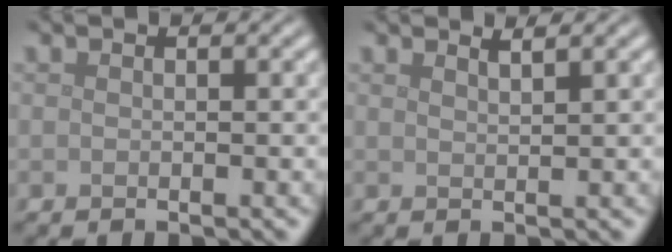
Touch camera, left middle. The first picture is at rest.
{"total": 1.5, "force": [1.3, 0.4, 0.7], "torque": [0.001, 0.003, 0.012]}